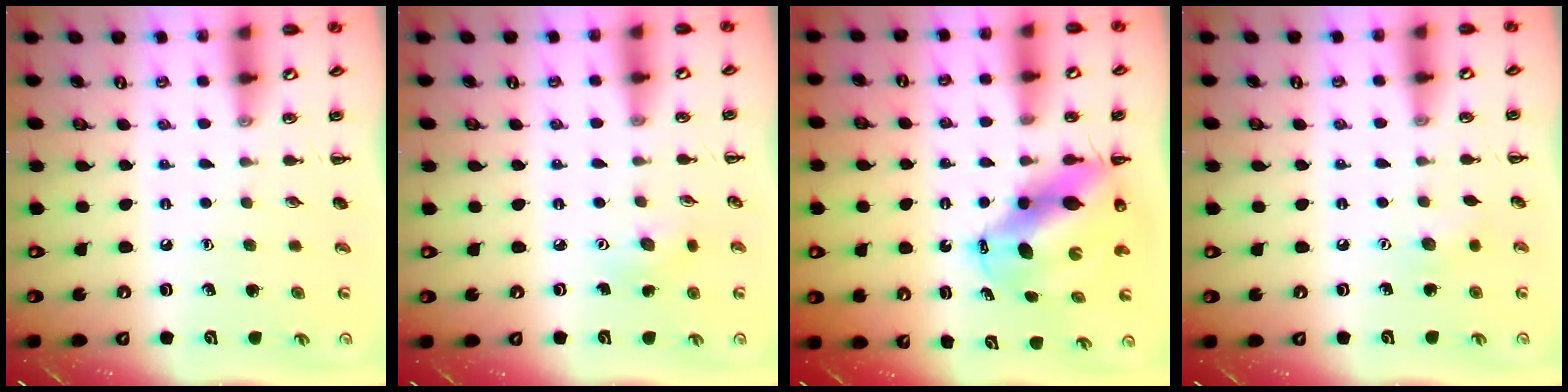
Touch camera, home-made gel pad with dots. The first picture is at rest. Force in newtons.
{"total": 3.2, "press": 3.0, "slide": 0.9}
{"total": 10.5, "press": 10.2, "slide": 2.6}
{"total": 3.6, "press": 3.5, "slide": 0.6}